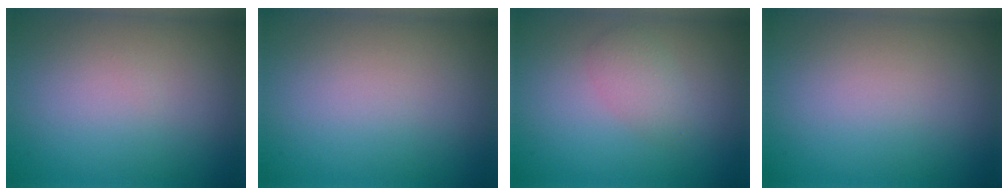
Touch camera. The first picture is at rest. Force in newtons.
{"total": 0.0}
{"total": 2.0, "press": 2.0, "slide": 0.0}
{"total": 0.0}